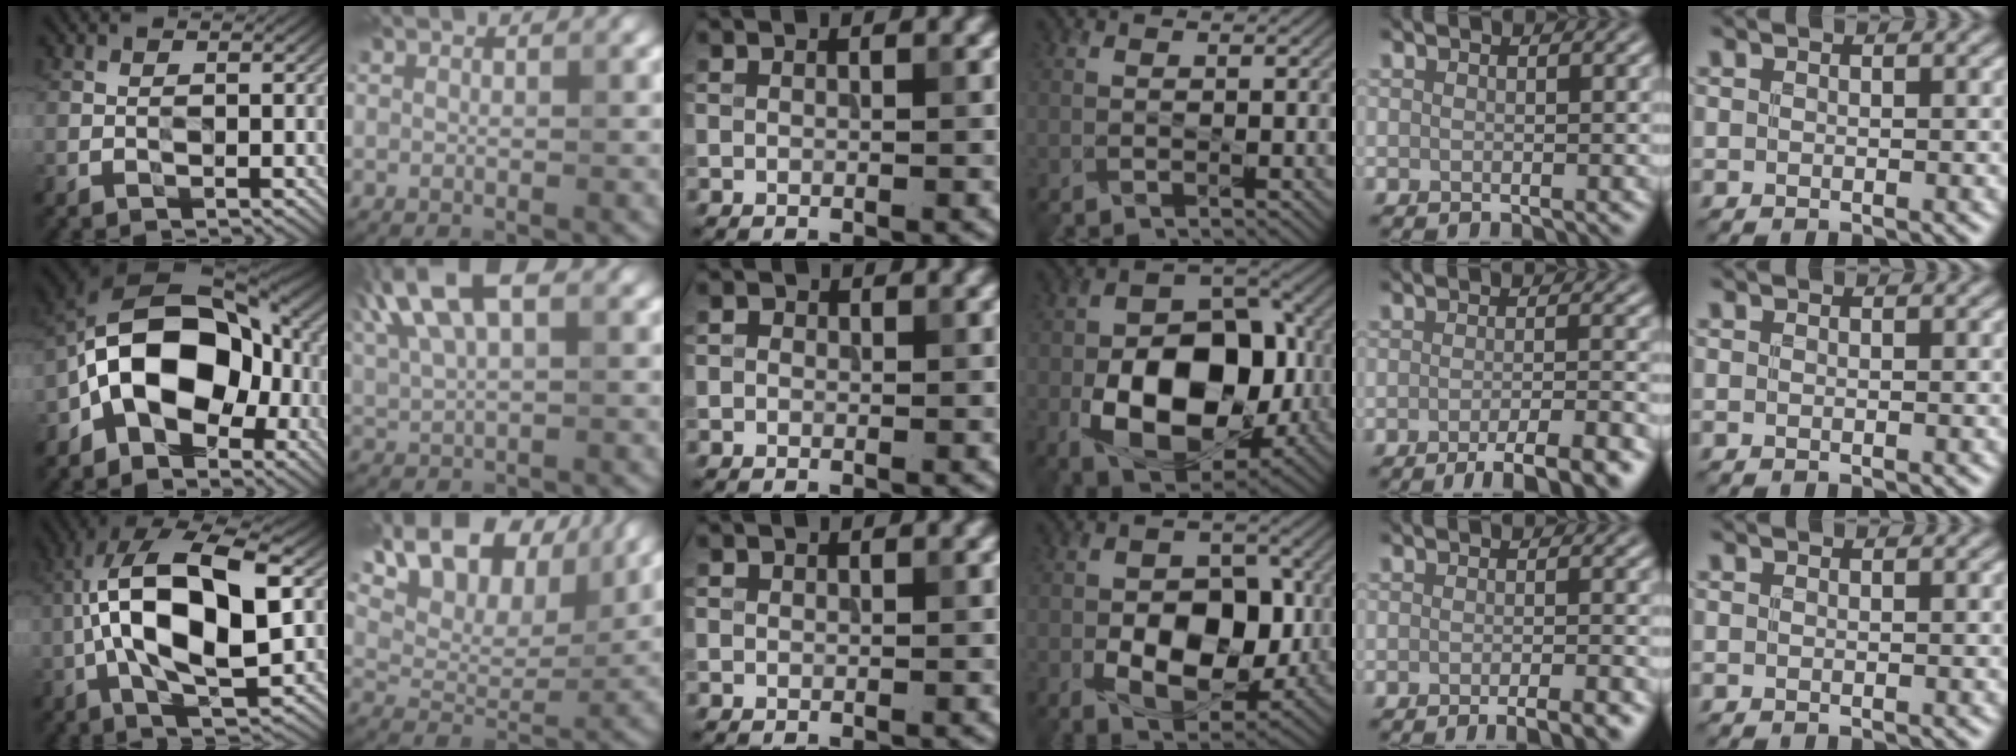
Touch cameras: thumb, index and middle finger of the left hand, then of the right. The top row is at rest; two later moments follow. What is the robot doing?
{"motion": "wipe", "object": "bowl"}